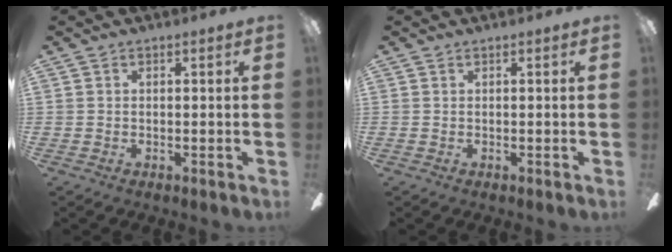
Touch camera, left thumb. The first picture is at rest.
{"total": 0.0}